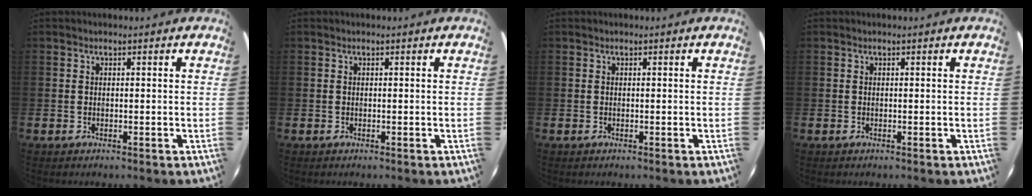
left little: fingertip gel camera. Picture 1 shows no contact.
{"total": 0.0}
{"total": 0.0}
{"total": 0.0}